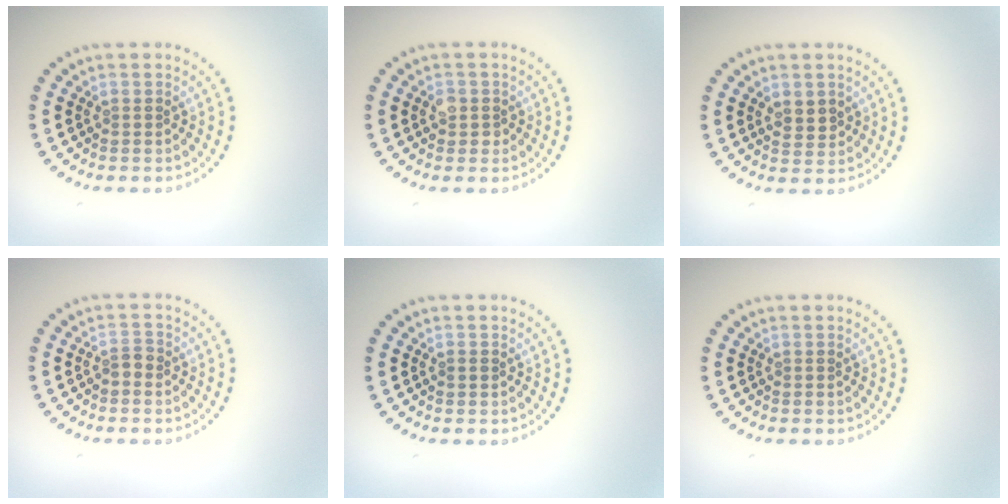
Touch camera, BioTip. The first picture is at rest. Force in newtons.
{"total": 1.5, "press": 1.5, "slide": 0.4}
{"total": 1.3, "press": 1.3, "slide": 0.5}
{"total": 1.0, "press": 0.9, "slide": 0.4}
{"total": 0.8, "press": 0.7, "slide": 0.3}
{"total": 0.0}